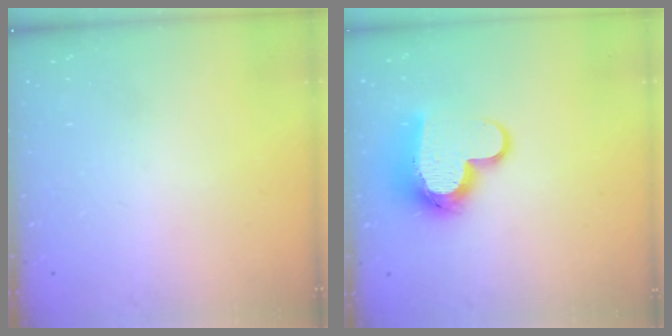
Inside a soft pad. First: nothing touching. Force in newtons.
{"total": 13.2, "press": 13.2, "slide": 0.9}